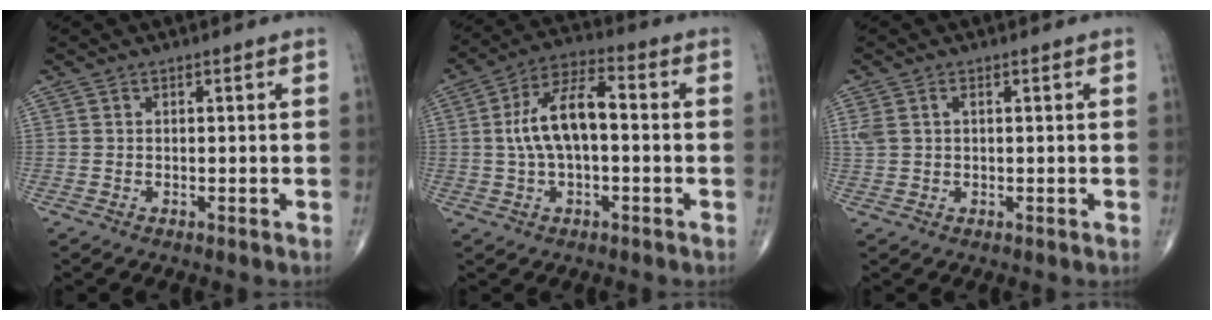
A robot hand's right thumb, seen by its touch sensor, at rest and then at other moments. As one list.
[{"total": 11.2, "force": [0.2, 5.2, 10.0], "torque": [-0.192, 0.035, -0.002]}, {"total": 3.0, "force": [0.8, 1.8, 2.3], "torque": [-0.068, 0.013, 0.022]}]